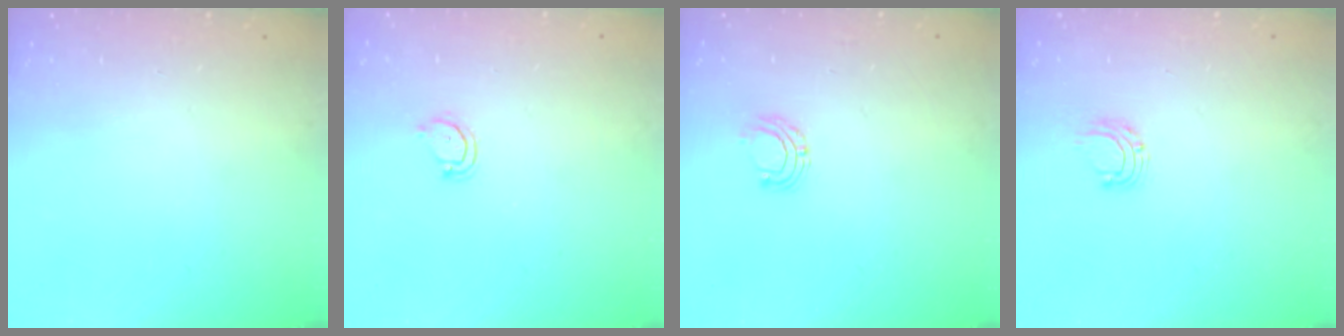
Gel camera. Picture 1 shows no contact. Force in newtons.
{"total": 2.5, "press": 2.5, "slide": 0.1}
{"total": 5.9, "press": 5.9, "slide": 0.6}
{"total": 5.1, "press": 5.1, "slide": 0.4}